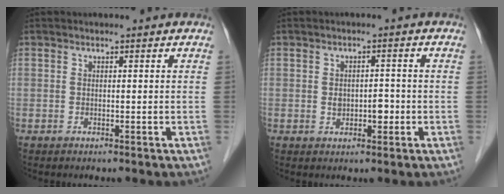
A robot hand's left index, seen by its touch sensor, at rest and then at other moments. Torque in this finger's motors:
{"motor_torque": [0.04, 0.01, 0.04, 0.01]}